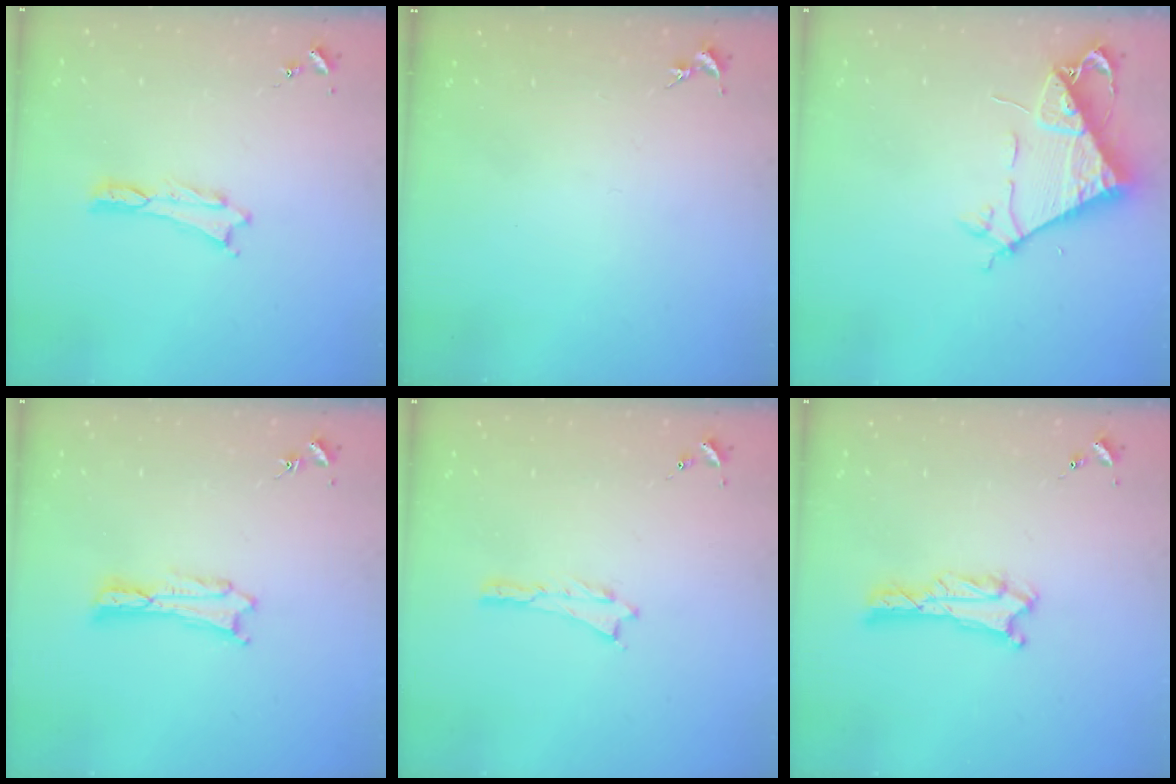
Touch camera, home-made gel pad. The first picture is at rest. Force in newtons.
{"total": 0.0}
{"total": 7.3, "press": 7.3, "slide": 0.8}
{"total": 0.5, "press": 0.5, "slide": 0.2}
{"total": 0.0}
{"total": 1.4, "press": 1.4, "slide": 0.1}